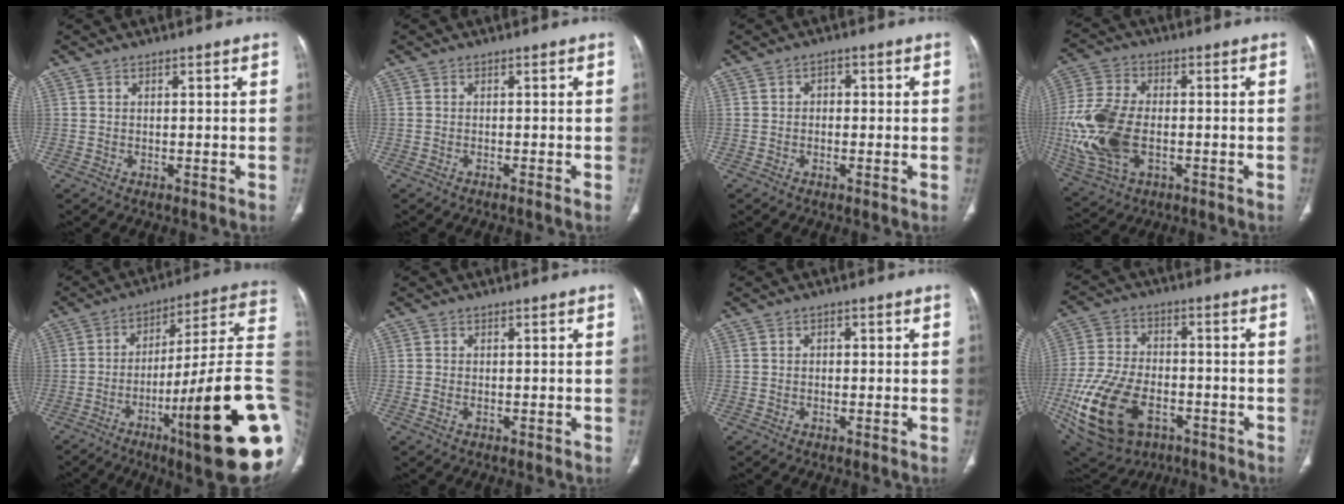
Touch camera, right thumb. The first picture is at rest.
{"total": 0.6, "force": [-0.3, -0.1, -0.5], "torque": [0.008, 0.008, -0.003]}
{"total": 1.7, "force": [-0.2, 1.5, 0.9], "torque": [-0.001, 0.007, -0.011]}
{"total": 16.1, "force": [-2.5, 9.6, 12.7], "torque": [-0.287, 0.002, -0.039]}
{"total": 27.2, "force": [-7.3, 3.9, 25.9], "torque": [-0.313, 0.033, -0.111]}
{"total": 0.8, "force": [0.2, 0.7, -0.4], "torque": [0.000, 0.005, 0.004]}
{"total": 1.0, "force": [-0.1, 0.8, 0.5], "torque": [0.001, 0.004, -0.007]}
{"total": 19.4, "force": [-6.9, 12.8, 12.8], "torque": [-0.265, 0.018, -0.108]}